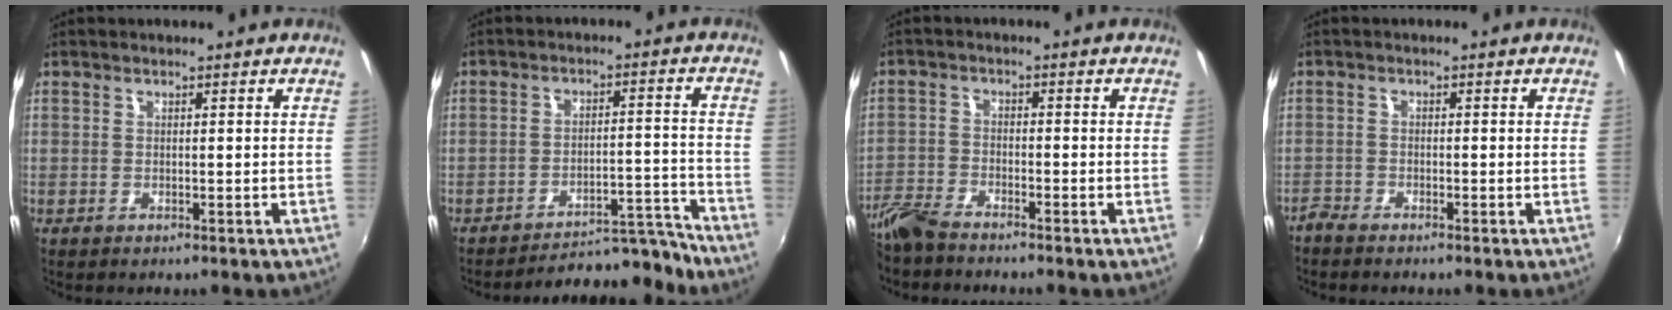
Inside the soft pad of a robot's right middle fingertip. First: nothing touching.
{"total": 12.4, "force": [-12.2, 1.1, 2.0], "torque": [-0.036, 0.032, -0.168]}
{"total": 6.4, "force": [-5.7, 1.4, 2.5], "torque": [-0.063, -0.014, -0.117]}
{"total": 2.1, "force": [-2.0, 0.5, 0.3], "torque": [-0.012, -0.007, -0.045]}